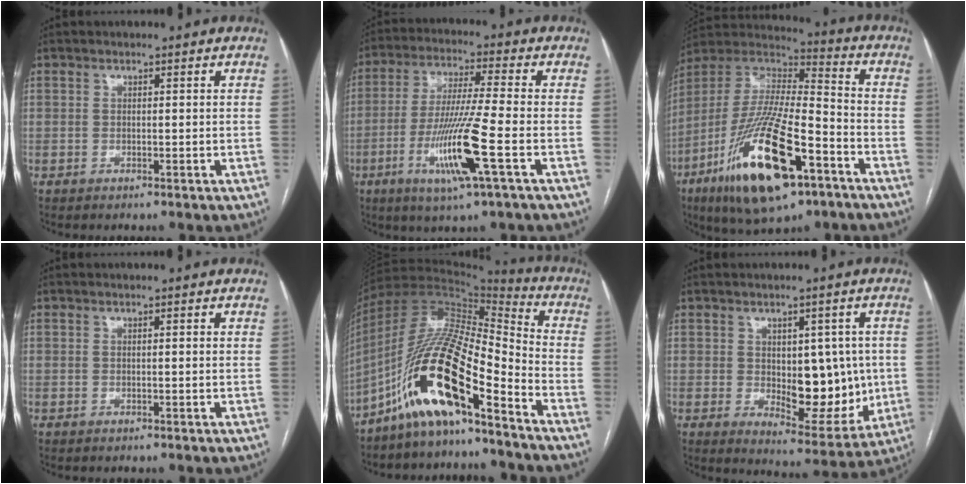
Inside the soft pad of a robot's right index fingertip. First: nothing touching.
{"total": 12.8, "force": [-4.4, -0.6, 12.0], "torque": [-0.240, -0.018, -0.084]}
{"total": 24.5, "force": [-12.2, 6.4, 20.2], "torque": [-0.415, -0.045, -0.213]}
{"total": 0.6, "force": [0.2, 0.0, 0.5], "torque": [-0.008, 0.002, 0.002]}
{"total": 17.5, "force": [-10.4, 3.0, 13.8], "torque": [-0.273, 0.011, -0.189]}
{"total": 11.4, "force": [-0.1, 5.8, 9.8], "torque": [-0.118, 0.001, 0.019]}